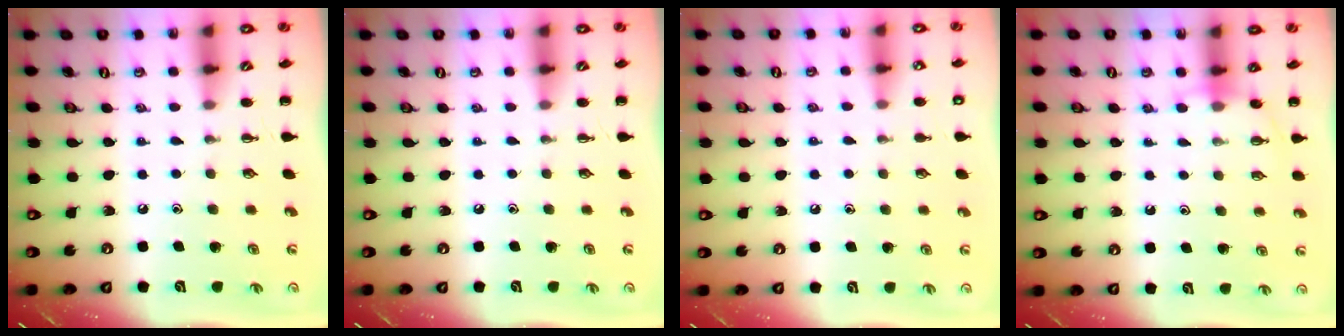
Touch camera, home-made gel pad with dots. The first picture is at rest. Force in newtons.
{"total": 0.0}
{"total": 5.5, "press": 5.3, "slide": 1.6}
{"total": 5.5, "press": 5.4, "slide": 1.3}